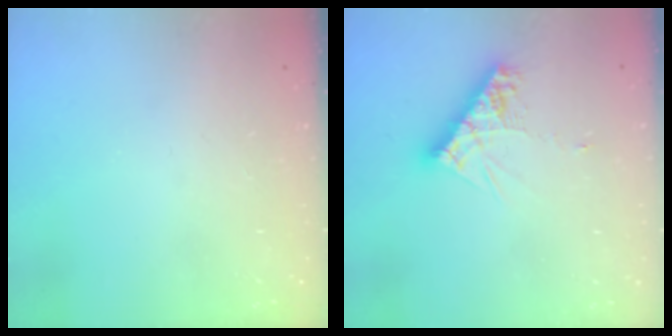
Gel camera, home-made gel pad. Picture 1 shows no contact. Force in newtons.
{"total": 9.6, "press": 9.6, "slide": 0.7}